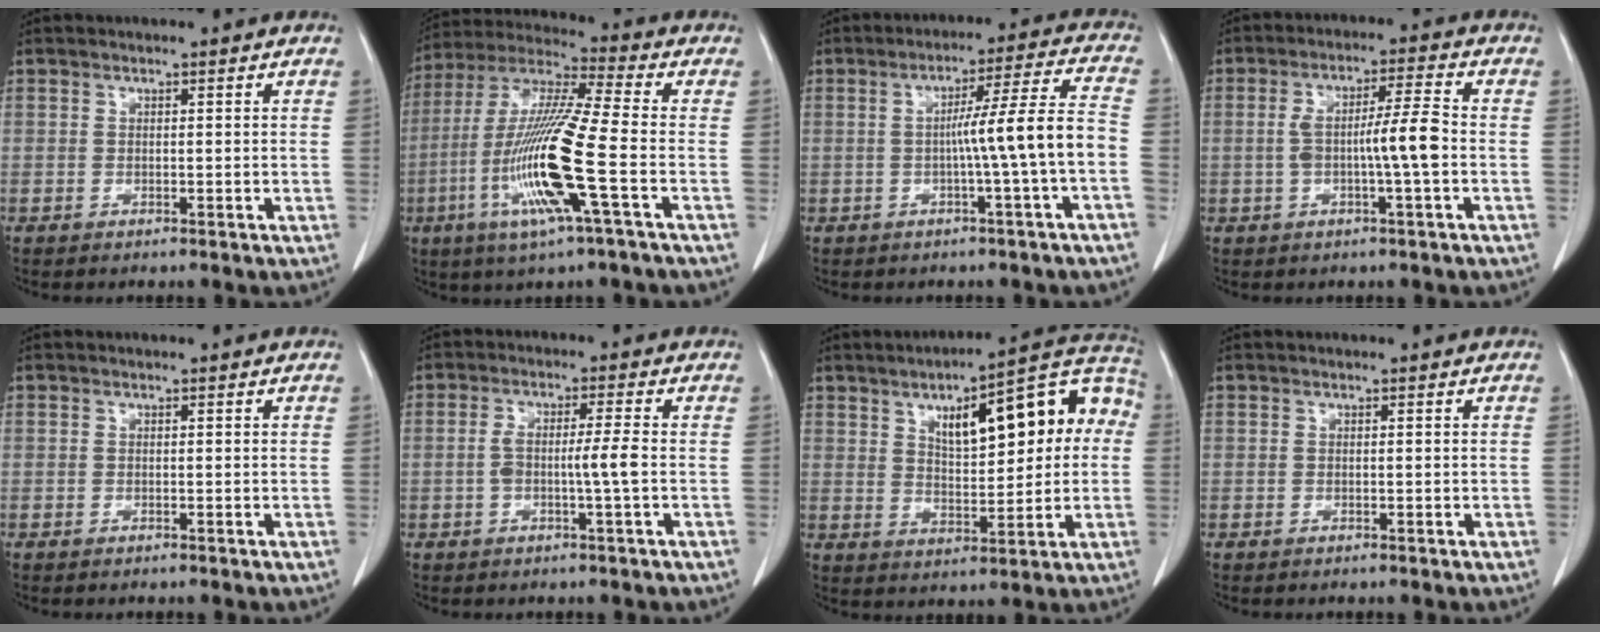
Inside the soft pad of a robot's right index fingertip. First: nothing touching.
{"total": 16.3, "force": [-4.9, -0.1, 15.5], "torque": [-0.323, -0.016, -0.102]}
{"total": 9.4, "force": [-2.0, -1.6, 9.0], "torque": [-0.137, 0.018, -0.027]}
{"total": 7.0, "force": [-1.2, 0.0, 6.9], "torque": [-0.128, 0.014, -0.018]}
{"total": 0.0}
{"total": 4.4, "force": [-0.8, -0.2, 4.4], "torque": [-0.085, 0.010, -0.012]}
{"total": 17.5, "force": [4.2, 5.8, 16.0], "torque": [-0.216, 0.040, 0.059]}
{"total": 0.0}